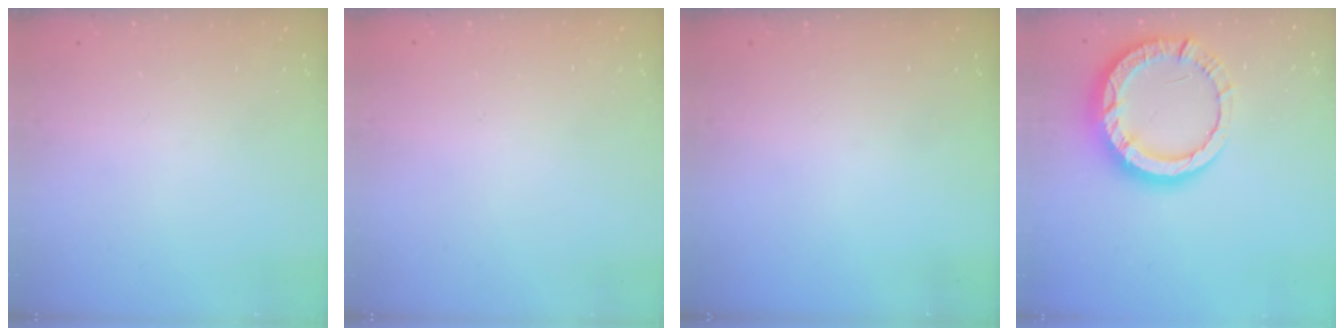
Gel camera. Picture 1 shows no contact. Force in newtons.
{"total": 2.6, "press": 2.6, "slide": 0.2}
{"total": 0.0}
{"total": 13.9, "press": 13.8, "slide": 1.5}